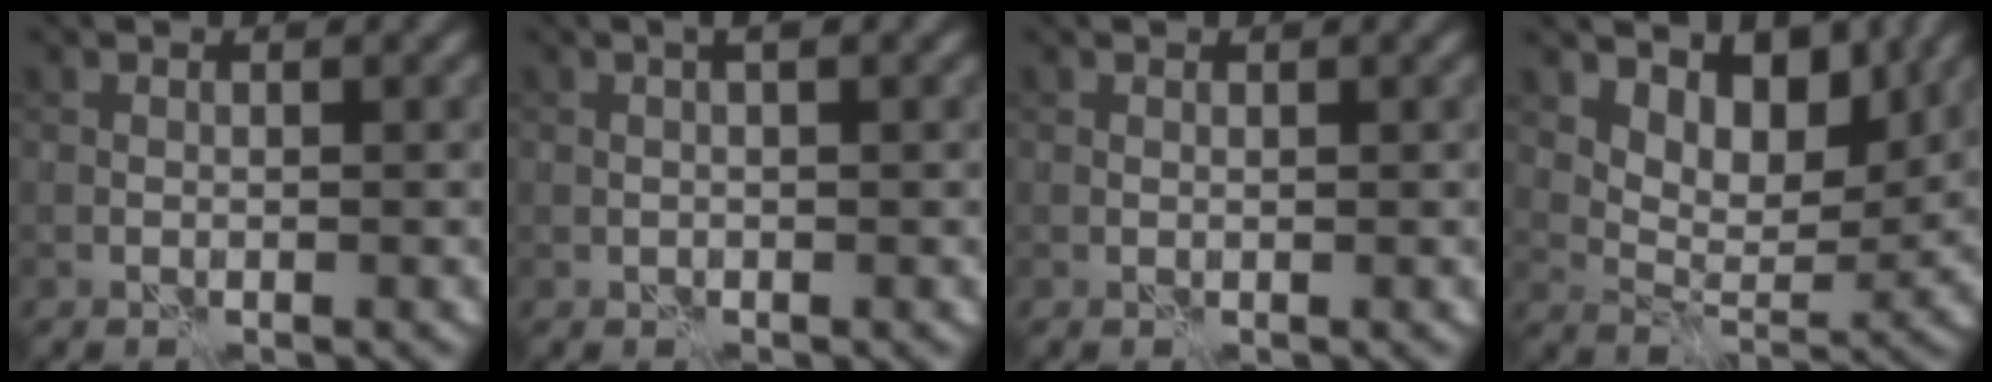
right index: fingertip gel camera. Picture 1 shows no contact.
{"total": 0.9, "force": [0.3, 0.1, 0.9], "torque": [-0.017, 0.002, 0.005]}
{"total": 0.0}
{"total": 6.2, "force": [4.0, 3.2, 3.5], "torque": [-0.053, -0.013, 0.060]}